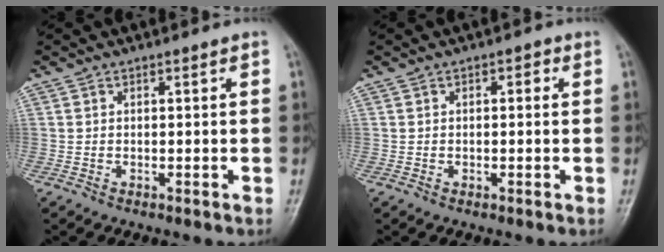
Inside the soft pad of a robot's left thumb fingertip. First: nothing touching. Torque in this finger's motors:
{"motor_torque": [-0.20, -0.08, 0.11, 0.01, -0.01]}